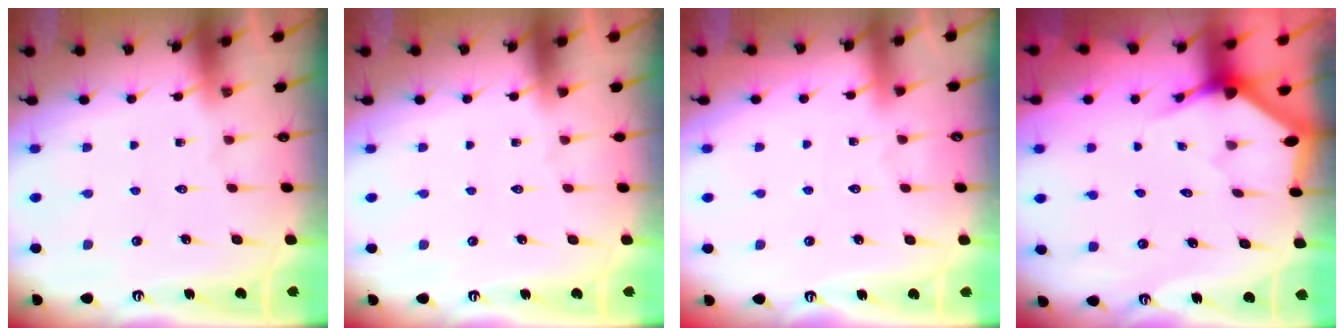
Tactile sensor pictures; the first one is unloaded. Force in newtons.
{"total": 0.0}
{"total": 1.5, "press": 1.5, "slide": 0.2}
{"total": 2.9, "press": 2.9, "slide": 0.2}